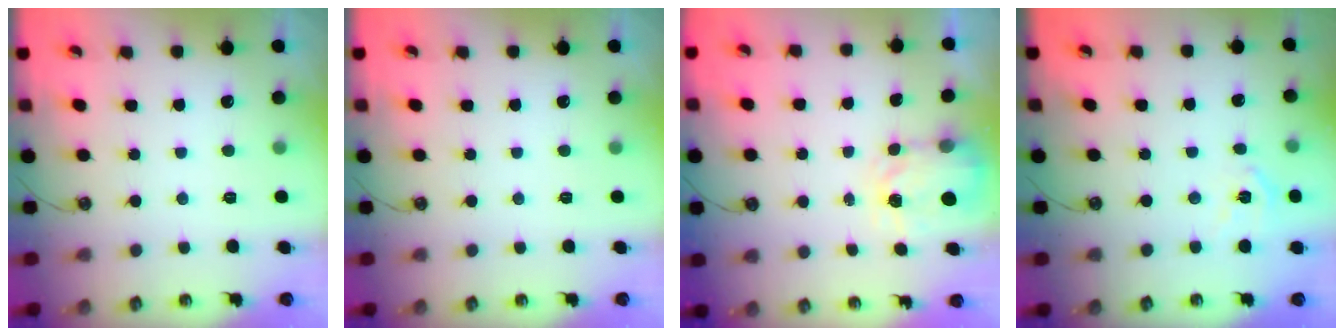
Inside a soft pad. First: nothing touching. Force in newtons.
{"total": 0.0}
{"total": 3.6, "press": 3.5, "slide": 0.6}
{"total": 7.2, "press": 7.1, "slide": 0.9}